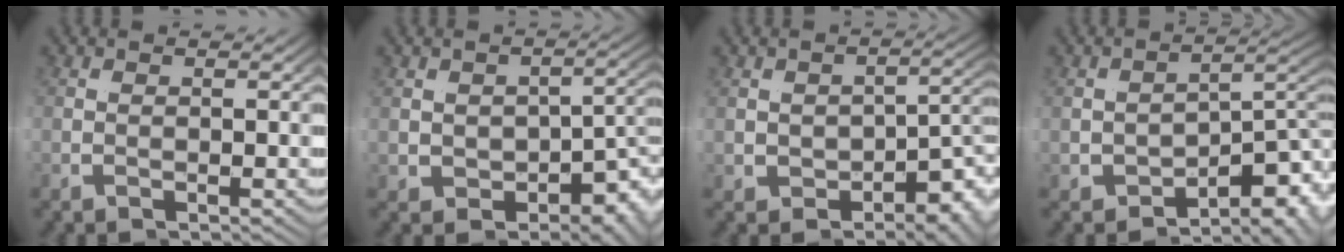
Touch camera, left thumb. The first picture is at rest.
{"total": 6.4, "force": [-1.0, 4.6, 4.3], "torque": [-0.064, -0.018, -0.009]}
{"total": 5.3, "force": [-1.8, 3.3, 3.7], "torque": [-0.054, -0.022, -0.013]}
{"total": 5.8, "force": [-2.7, 2.8, 4.3], "torque": [-0.062, -0.017, -0.025]}